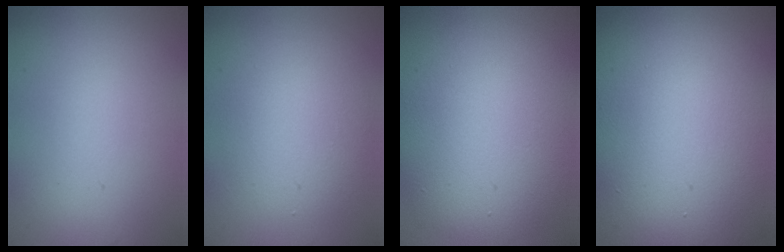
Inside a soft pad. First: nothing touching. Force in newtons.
{"total": 3.3, "press": 3.3, "slide": 0.1}
{"total": 9.9, "press": 9.9, "slide": 0.3}
{"total": 20.5, "press": 20.5, "slide": 0.9}